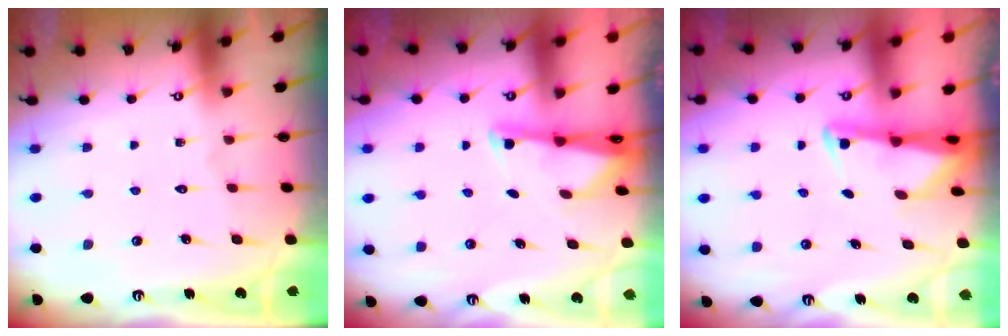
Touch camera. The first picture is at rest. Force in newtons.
{"total": 2.1, "press": 2.0, "slide": 0.4}
{"total": 2.4, "press": 2.3, "slide": 0.5}